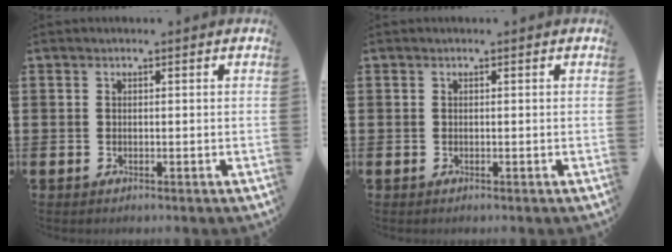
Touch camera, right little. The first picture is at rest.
{"total": 0.0}